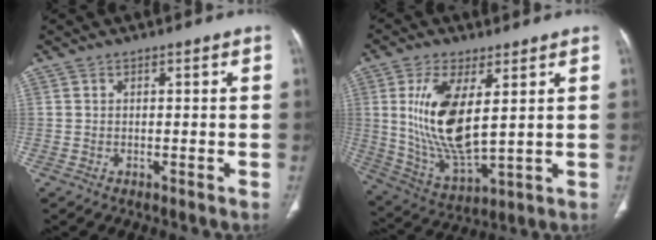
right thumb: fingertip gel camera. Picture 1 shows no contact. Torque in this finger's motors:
{"motor_torque": [2.54, 2.47, 1.73, -0.53, 0.21]}